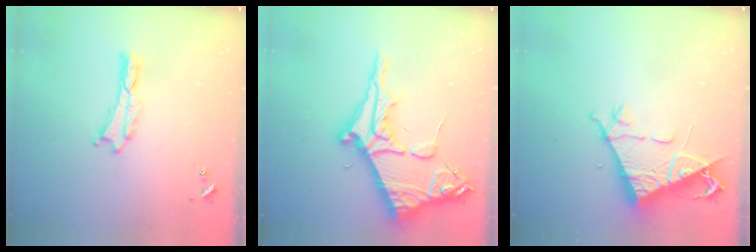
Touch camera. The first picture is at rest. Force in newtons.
{"total": 10.4, "press": 10.4, "slide": 1.1}
{"total": 8.0, "press": 7.9, "slide": 1.2}